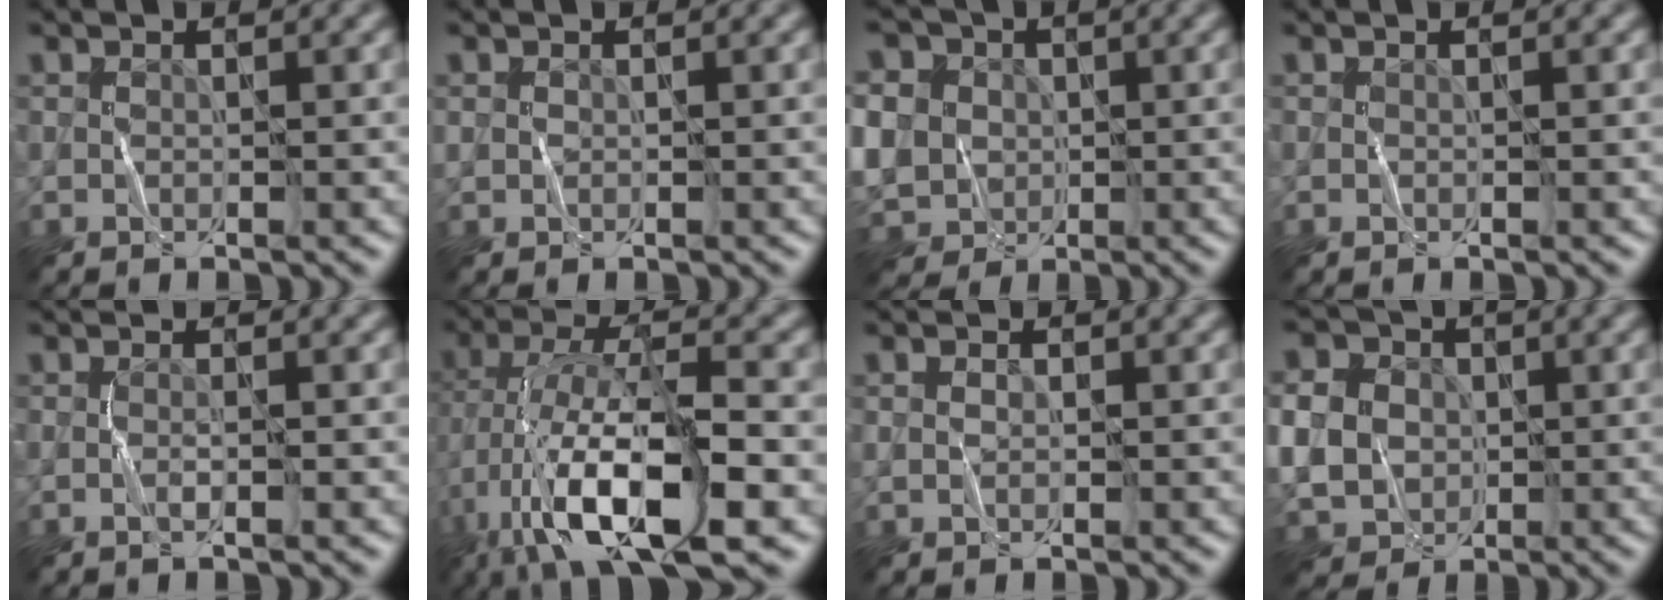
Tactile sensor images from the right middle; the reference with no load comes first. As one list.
[{"total": 0.6, "force": [0.1, 0.5, 0.3], "torque": [-0.006, 0.000, 0.004]}, {"total": 12.1, "force": [1.1, 10.4, 6.1], "torque": [-0.149, 0.020, -0.012]}, {"total": 0.0}, {"total": 0.8, "force": [-0.3, -0.1, 0.7], "torque": [-0.015, -0.001, -0.008]}, {"total": 12.7, "force": [-4.7, 4.2, 11.0], "torque": [-0.199, 0.008, -0.087]}, {"total": 0.8, "force": [0.0, 0.6, 0.6], "torque": [-0.011, 0.002, 0.000]}, {"total": 7.8, "force": [-0.1, 6.7, 3.9], "torque": [-0.091, 0.008, -0.017]}]